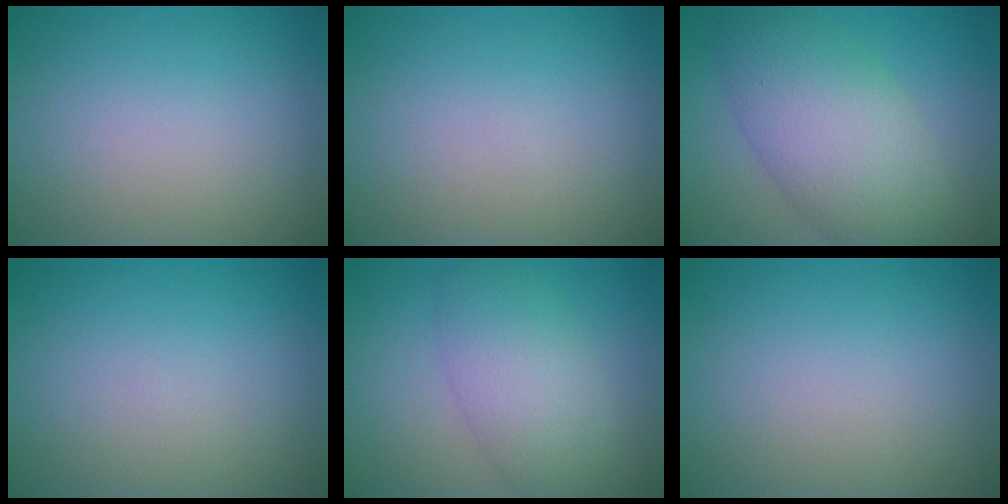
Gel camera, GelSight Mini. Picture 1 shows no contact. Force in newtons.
{"total": 0.0}
{"total": 8.2, "press": 8.2, "slide": 0.4}
{"total": 0.0}
{"total": 5.4, "press": 5.4, "slide": 0.2}
{"total": 0.0}